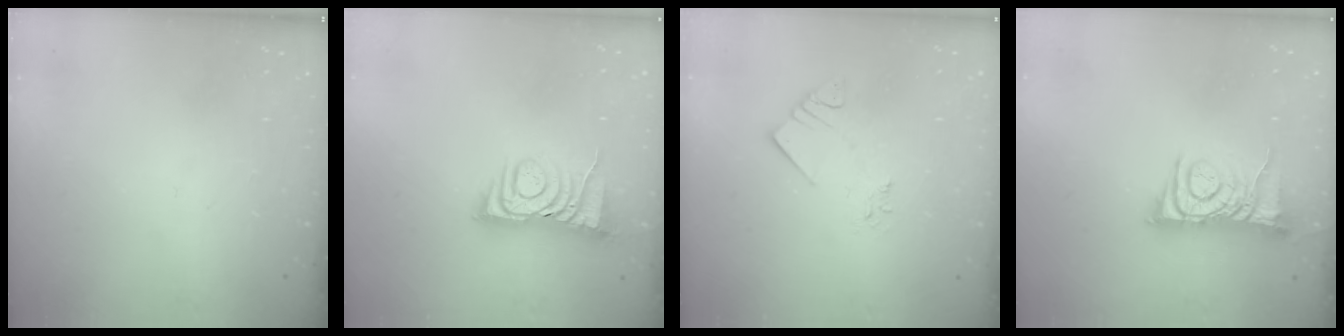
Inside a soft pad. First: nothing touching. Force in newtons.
{"total": 7.3, "press": 7.2, "slide": 0.8}
{"total": 3.0, "press": 3.0, "slide": 0.0}
{"total": 8.2, "press": 8.2, "slide": 0.7}